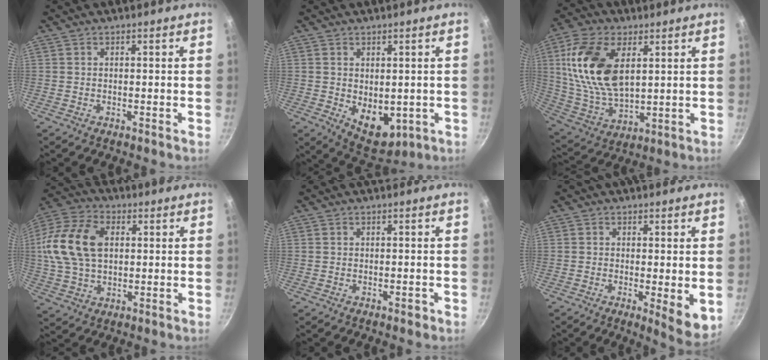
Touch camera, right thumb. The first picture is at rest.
{"total": 8.2, "force": [-0.8, 5.5, 6.0], "torque": [-0.064, -0.016, 0.008]}
{"total": 18.7, "force": [5.1, 10.7, 14.5], "torque": [-0.272, -0.013, 0.110]}
{"total": 17.2, "force": [2.6, 11.5, 12.5], "torque": [-0.233, 0.018, 0.039]}
{"total": 1.0, "force": [-0.5, 0.5, 0.7], "torque": [-0.007, 0.007, -0.005]}
{"total": 6.5, "force": [-0.7, 2.0, 6.2], "torque": [-0.081, -0.018, -0.007]}